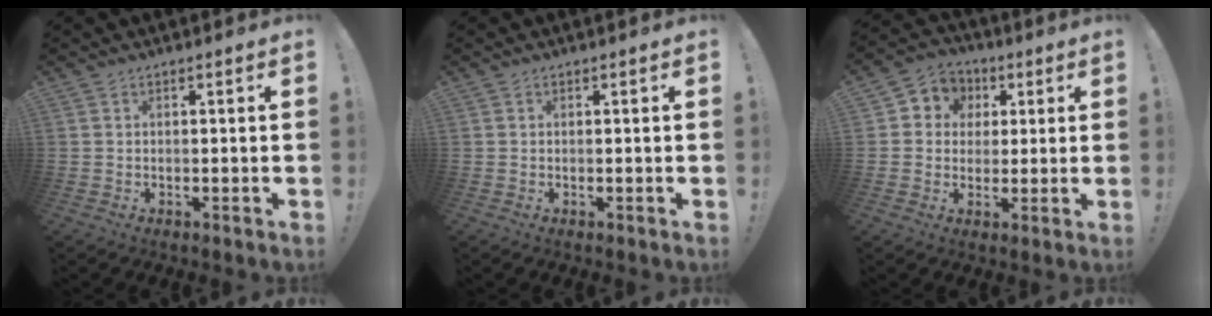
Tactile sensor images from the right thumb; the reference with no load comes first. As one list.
[{"total": 0.0}, {"total": 7.1, "force": [0.7, 6.8, 1.9], "torque": [-0.023, 0.002, 0.020]}]